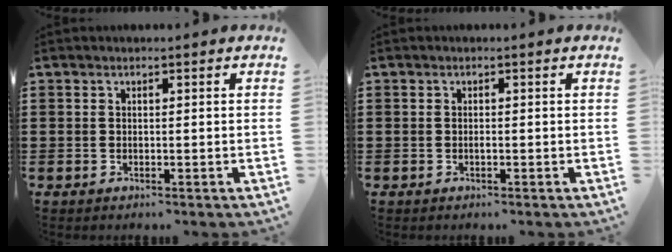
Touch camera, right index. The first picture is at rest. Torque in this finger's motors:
{"motor_torque": [0.29, -0.17, 0.00, 0.00]}